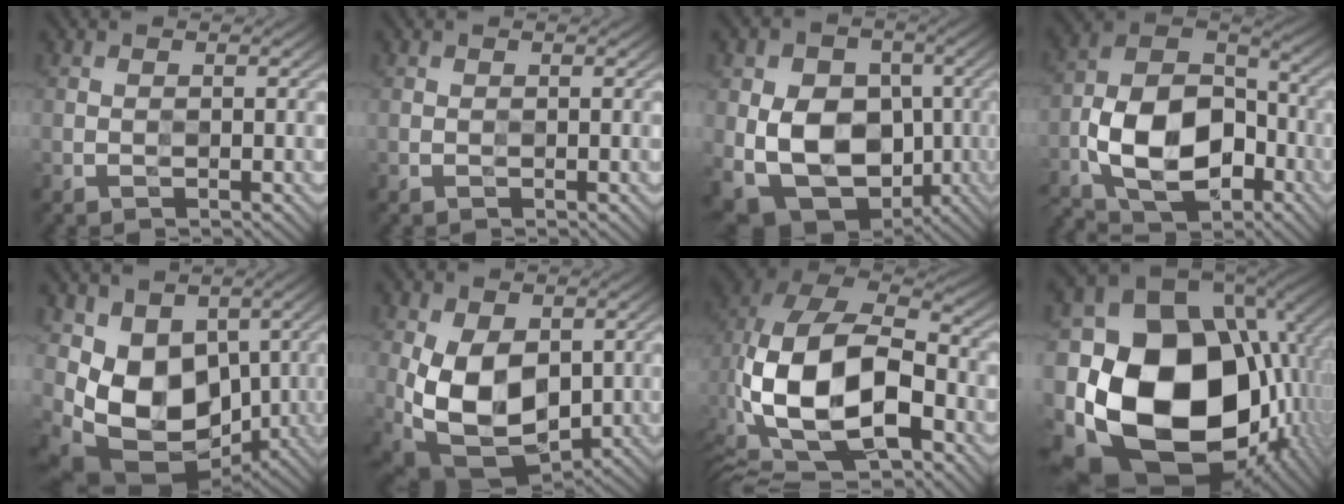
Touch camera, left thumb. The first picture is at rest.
{"total": 0.0}
{"total": 13.2, "force": [-1.6, 9.7, 8.8], "torque": [-0.159, -0.028, -0.026]}
{"total": 15.0, "force": [-6.0, 9.0, 10.4], "torque": [-0.210, -0.026, -0.121]}
{"total": 11.0, "force": [0.7, 8.1, 7.4], "torque": [-0.162, -0.044, 0.019]}
{"total": 12.7, "force": [-1.0, 8.2, 9.7], "torque": [-0.214, -0.030, -0.011]}
{"total": 18.7, "force": [-4.5, 11.2, 14.2], "torque": [-0.310, -0.029, -0.063]}
{"total": 21.3, "force": [-2.2, 16.4, 13.4], "torque": [-0.302, -0.058, -0.005]}